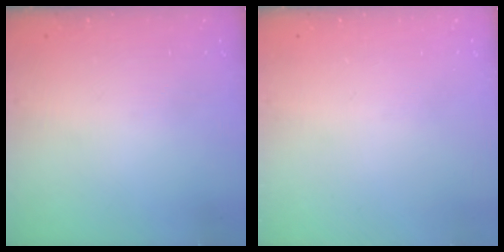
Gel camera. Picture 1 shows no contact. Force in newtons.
{"total": 0.0}